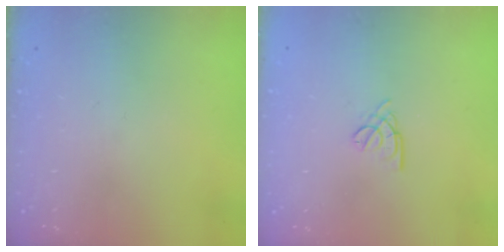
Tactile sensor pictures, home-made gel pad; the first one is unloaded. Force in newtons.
{"total": 2.2, "press": 2.1, "slide": 0.5}